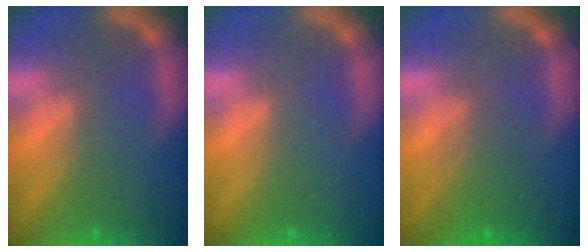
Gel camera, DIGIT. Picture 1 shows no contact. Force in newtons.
{"total": 0.0}
{"total": 3.1}